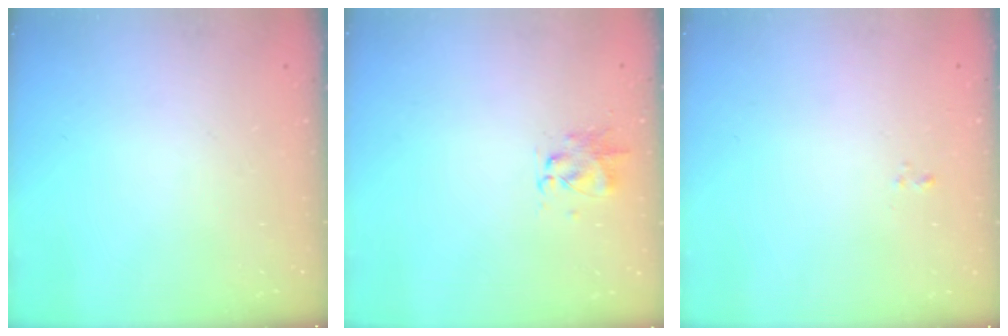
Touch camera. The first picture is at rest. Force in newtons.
{"total": 3.9, "press": 3.8, "slide": 0.7}
{"total": 0.6, "press": 0.2, "slide": 0.5}